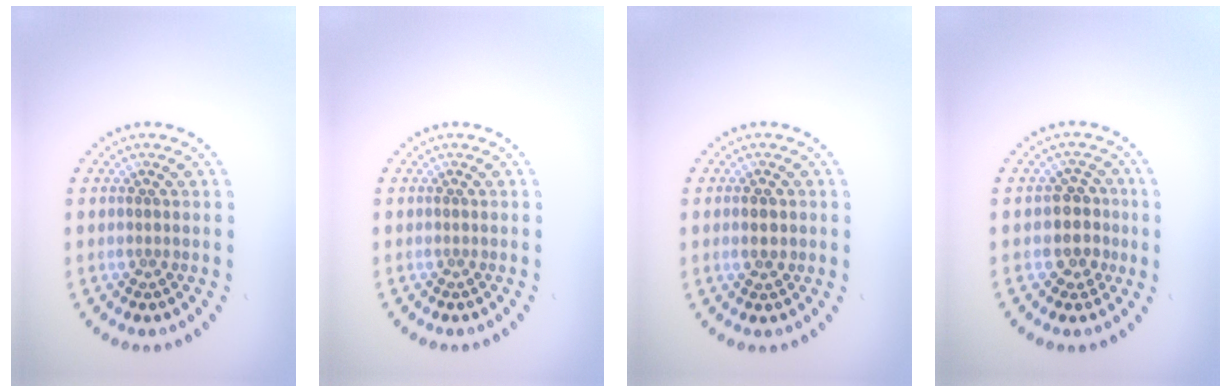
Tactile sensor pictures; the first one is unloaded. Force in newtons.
{"total": 0.0}
{"total": 1.9, "press": 1.9, "slide": 0.1}
{"total": 2.5, "press": 2.1, "slide": 1.3}